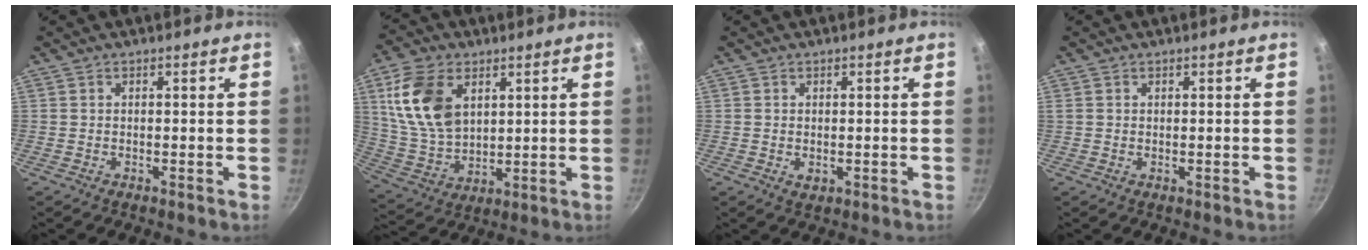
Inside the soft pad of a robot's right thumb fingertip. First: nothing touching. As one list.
[{"total": 15.2, "force": [5.0, 9.8, 10.5], "torque": [-0.181, -0.018, 0.109]}, {"total": 1.7, "force": [-0.1, 1.2, 1.1], "torque": [-0.018, -0.003, 0.000]}, {"total": 0.6, "force": [0.2, 0.5, 0.3], "torque": [-0.004, 0.000, 0.003]}]